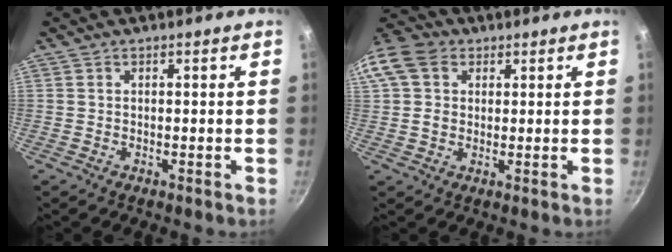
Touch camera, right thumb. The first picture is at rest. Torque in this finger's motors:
{"motor_torque": [0.02, 0.52, 0.41, -0.25, 0.27]}